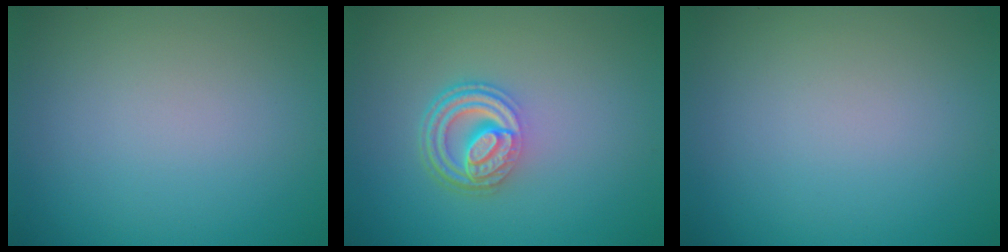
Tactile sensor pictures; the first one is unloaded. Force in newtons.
{"total": 4.5, "press": 3.2, "slide": 3.1}
{"total": 0.0}